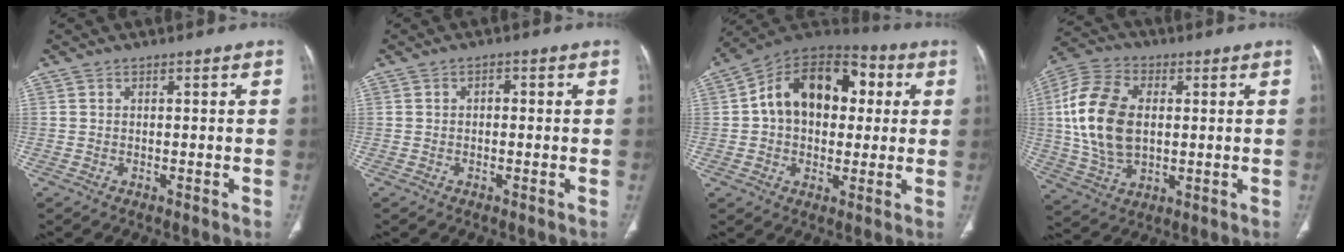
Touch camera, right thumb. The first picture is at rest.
{"total": 1.3, "force": [0.0, 0.8, 1.0], "torque": [-0.010, 0.005, -0.004]}
{"total": 19.2, "force": [3.2, 13.1, 13.7], "torque": [-0.179, 0.030, 0.043]}
{"total": 16.6, "force": [1.6, 10.5, 12.8], "torque": [-0.258, 0.005, 0.031]}